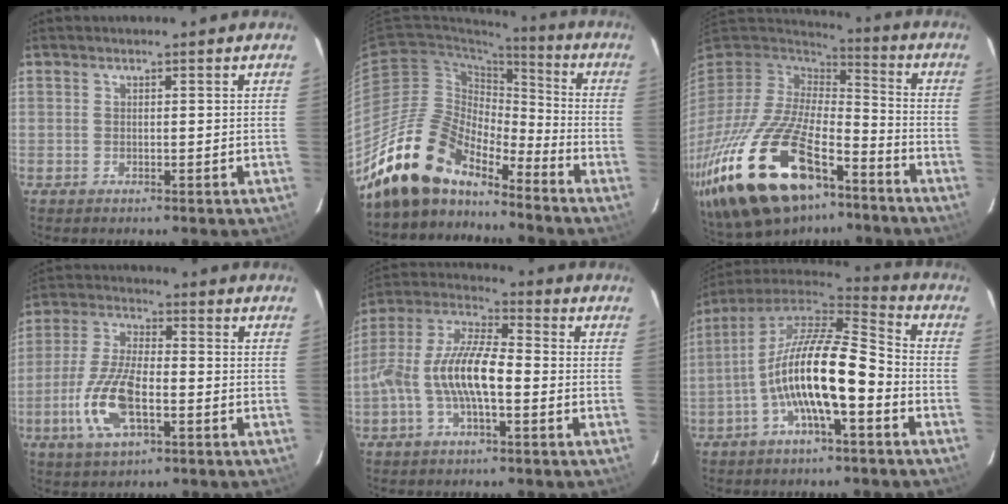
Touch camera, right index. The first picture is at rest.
{"total": 17.1, "force": [-14.5, 6.1, 6.6], "torque": [-0.134, 0.006, -0.268]}
{"total": 32.5, "force": [-18.3, 15.3, 22.0], "torque": [-0.468, -0.048, -0.300]}
{"total": 12.3, "force": [-4.3, 4.9, 10.4], "torque": [-0.226, -0.004, -0.083]}
{"total": 12.6, "force": [-3.1, 4.1, 11.5], "torque": [-0.236, 0.008, -0.061]}
{"total": 16.0, "force": [-5.1, 4.1, 14.6], "torque": [-0.269, -0.002, -0.102]}